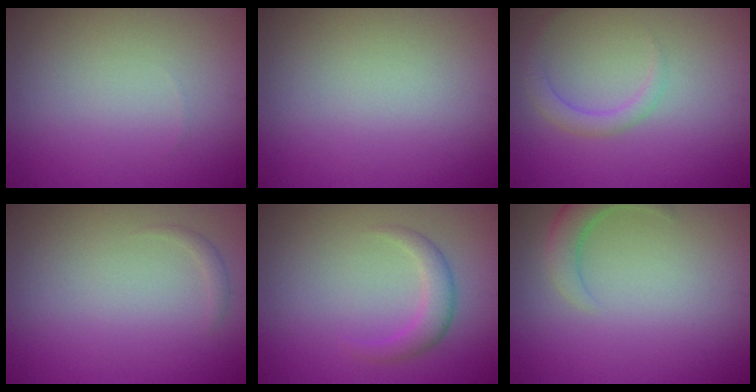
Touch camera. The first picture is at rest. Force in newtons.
{"total": 0.0}
{"total": 1.8, "press": 1.8, "slide": 0.0}
{"total": 0.6, "press": 0.6, "slide": 0.0}
{"total": 2.2, "press": 2.2, "slide": 0.1}
{"total": 2.7, "press": 2.7, "slide": 0.3}